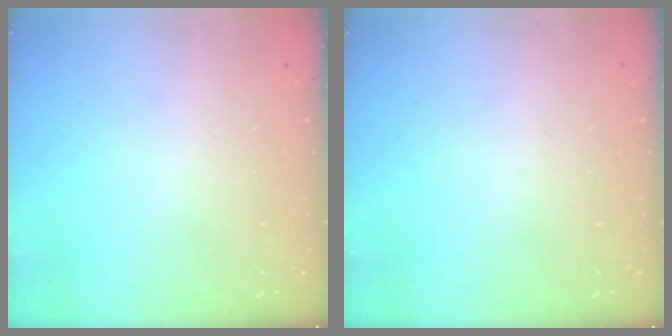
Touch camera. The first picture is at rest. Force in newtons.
{"total": 0.0}